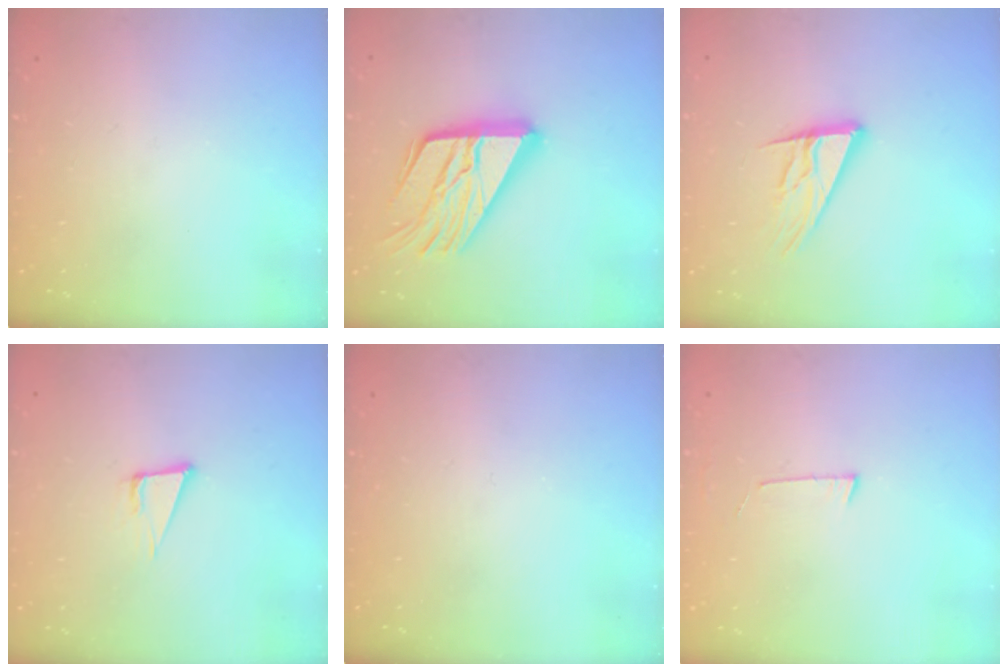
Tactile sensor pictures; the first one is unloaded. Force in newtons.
{"total": 21.7, "press": 21.6, "slide": 2.2}
{"total": 13.1, "press": 12.9, "slide": 2.5}
{"total": 5.4, "press": 4.4, "slide": 3.1}
{"total": 0.0}
{"total": 2.7, "press": 2.7, "slide": 0.2}